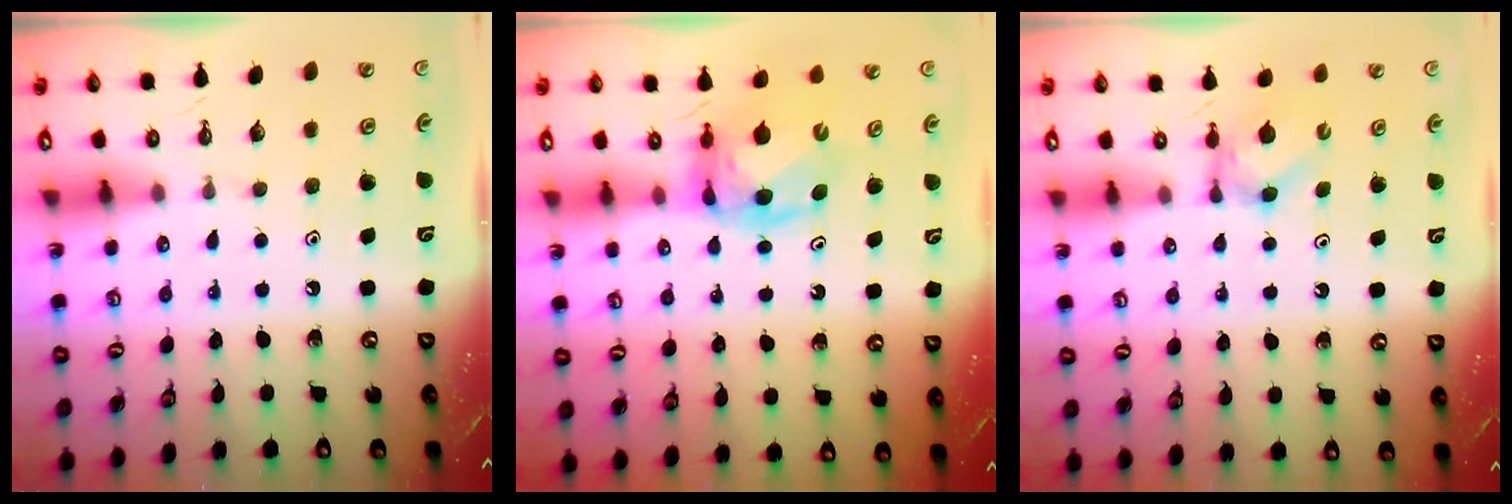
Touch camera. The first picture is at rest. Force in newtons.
{"total": 7.6, "press": 7.5, "slide": 0.9}
{"total": 4.5, "press": 4.4, "slide": 0.7}